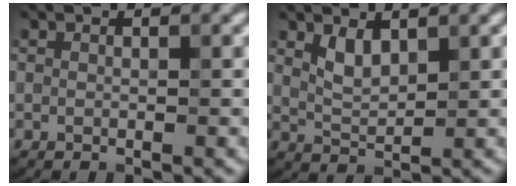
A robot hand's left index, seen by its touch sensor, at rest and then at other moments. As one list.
[{"total": 2.0, "force": [1.0, 0.9, 1.5], "torque": [-0.035, -0.007, 0.024]}]